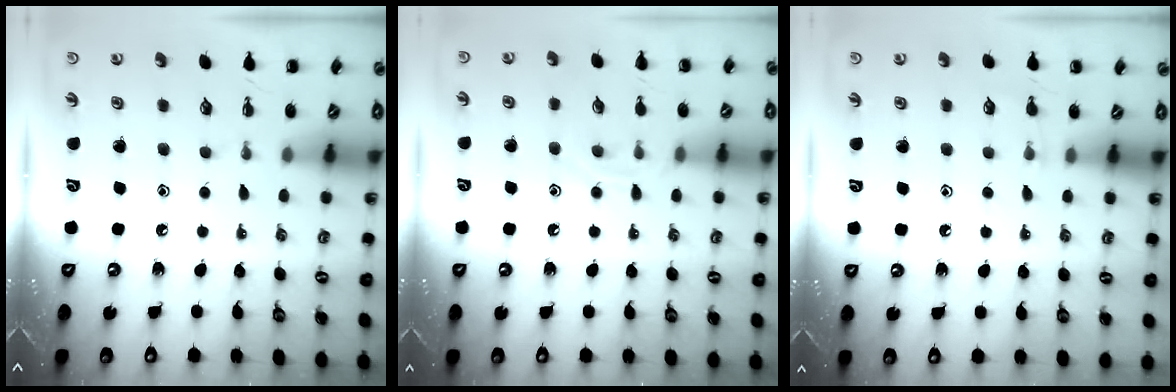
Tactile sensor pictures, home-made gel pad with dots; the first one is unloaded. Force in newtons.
{"total": 7.5, "press": 7.5, "slide": 1.0}
{"total": 3.7, "press": 3.5, "slide": 1.3}